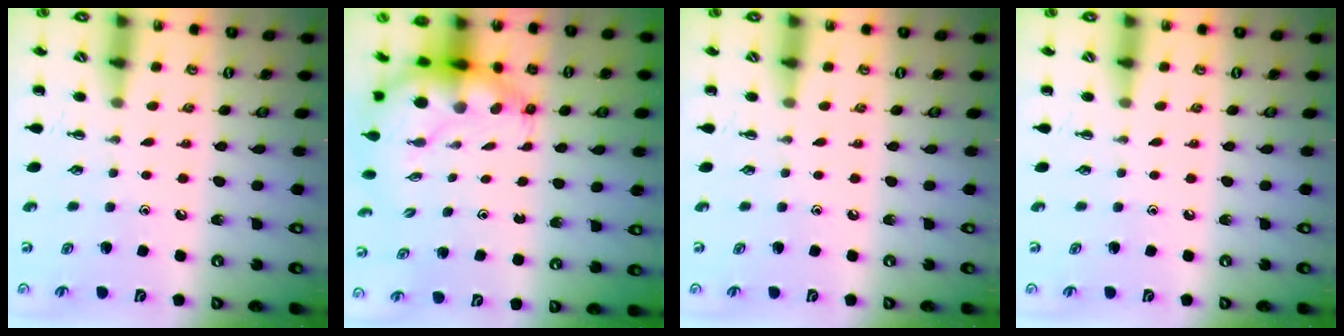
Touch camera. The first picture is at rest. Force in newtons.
{"total": 8.3, "press": 8.0, "slide": 2.1}
{"total": 0.0}
{"total": 0.0}